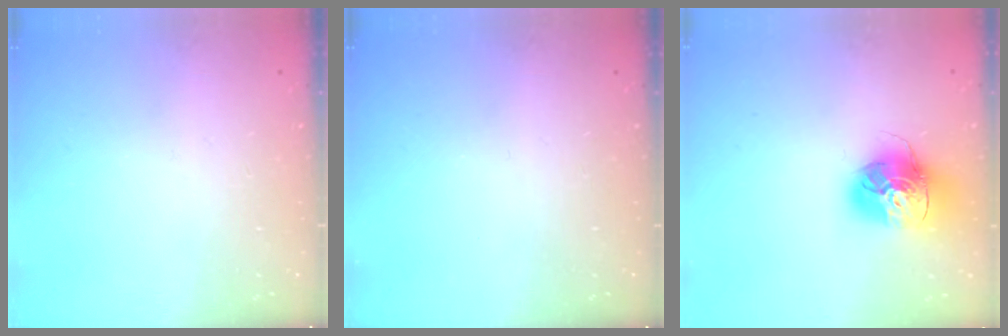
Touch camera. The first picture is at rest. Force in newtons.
{"total": 0.0}
{"total": 16.6, "press": 16.6, "slide": 1.6}